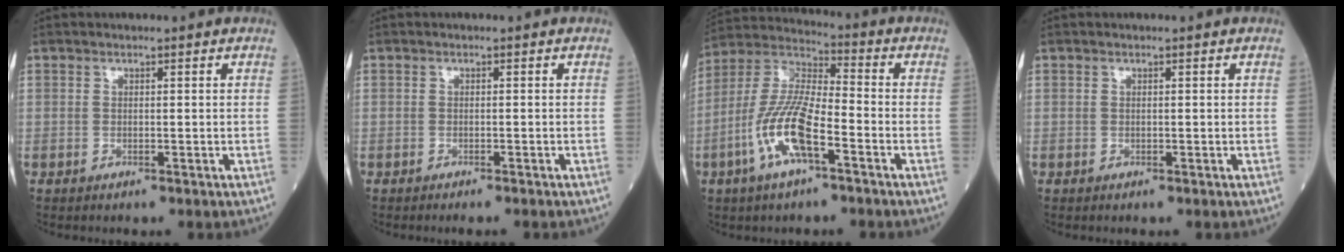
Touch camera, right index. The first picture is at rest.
{"total": 1.8, "force": [-1.6, 0.0, 0.8], "torque": [-0.012, -0.003, -0.020]}
{"total": 12.3, "force": [-4.8, 3.1, 10.9], "torque": [-0.235, 0.004, -0.095]}
{"total": 0.0}